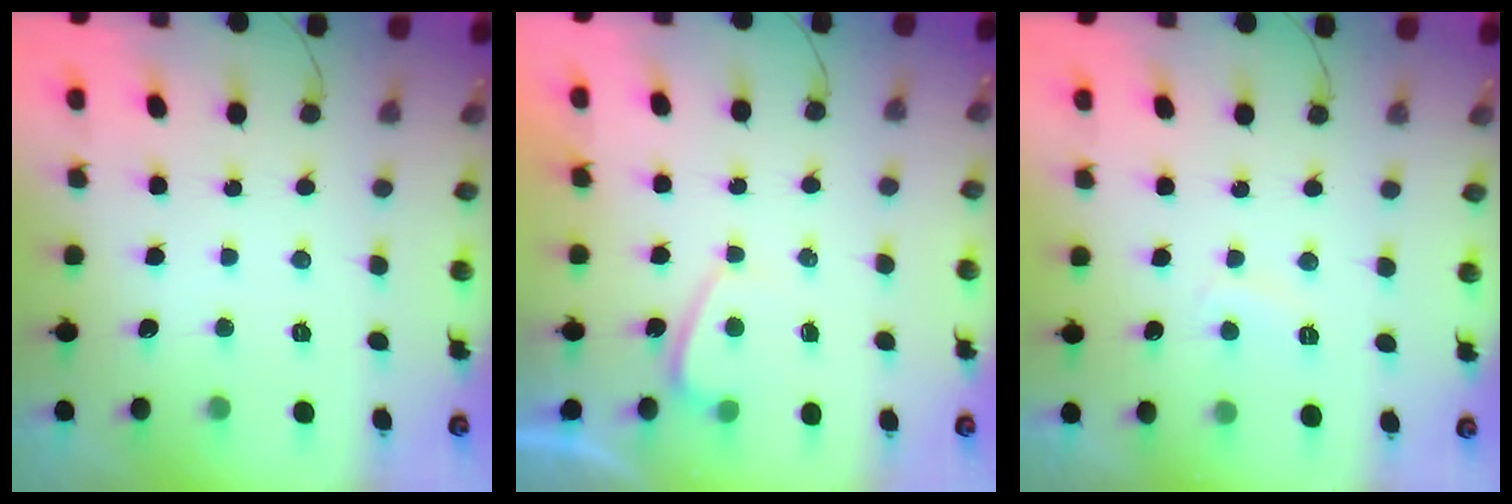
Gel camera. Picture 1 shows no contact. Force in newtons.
{"total": 1.1, "press": 1.0, "slide": 0.5}
{"total": 2.6, "press": 2.5, "slide": 0.7}